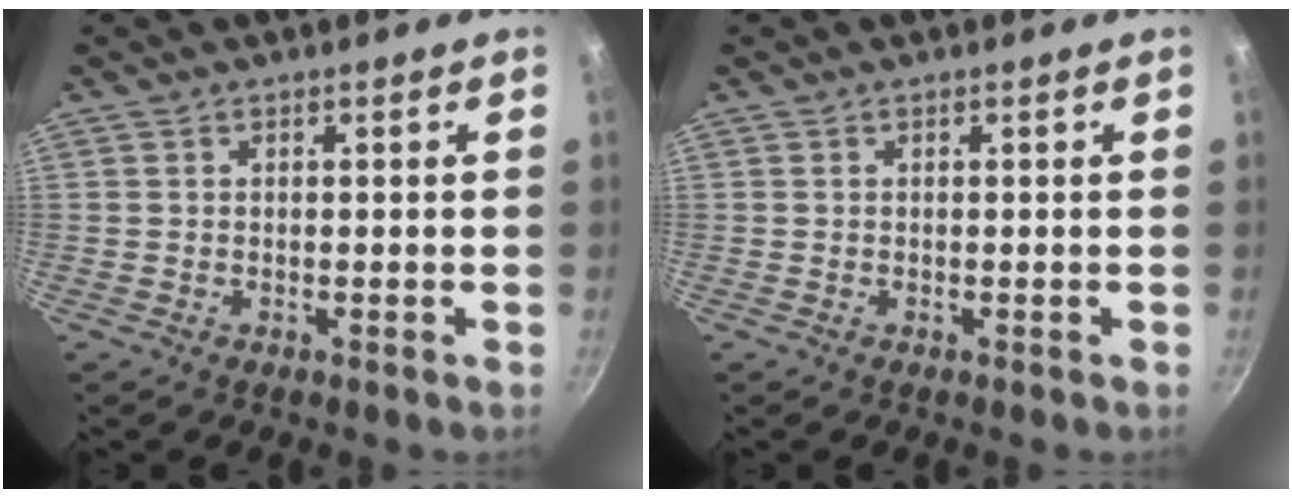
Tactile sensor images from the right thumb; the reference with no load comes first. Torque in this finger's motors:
{"motor_torque": [-0.06, -0.06, 0.02, 0.01, 0.00]}